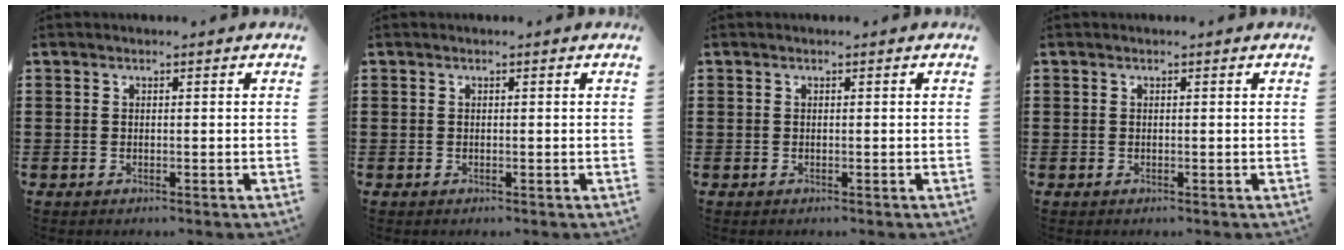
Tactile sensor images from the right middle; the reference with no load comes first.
{"total": 0.0}
{"total": 0.0}
{"total": 0.0}